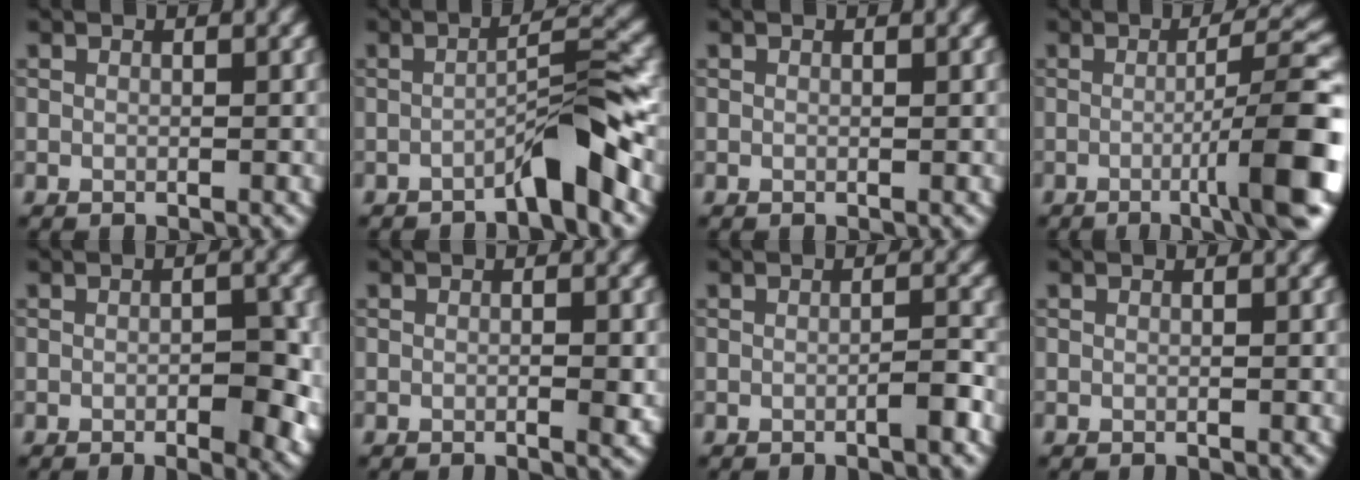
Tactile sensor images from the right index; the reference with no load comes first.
{"total": 4.1, "force": [-2.6, 0.2, 3.2], "torque": [-0.048, 0.023, -0.050]}
{"total": 0.0}
{"total": 9.1, "force": [-2.5, 1.2, 8.6], "torque": [-0.111, 0.013, -0.044]}
{"total": 5.0, "force": [-1.5, 1.7, 4.5], "torque": [-0.060, -0.002, -0.017]}
{"total": 1.2, "force": [-0.3, 0.1, 1.1], "torque": [-0.018, 0.000, -0.005]}
{"total": 1.7, "force": [-0.8, 0.1, 1.4], "torque": [-0.021, 0.005, -0.015]}
{"total": 0.0}